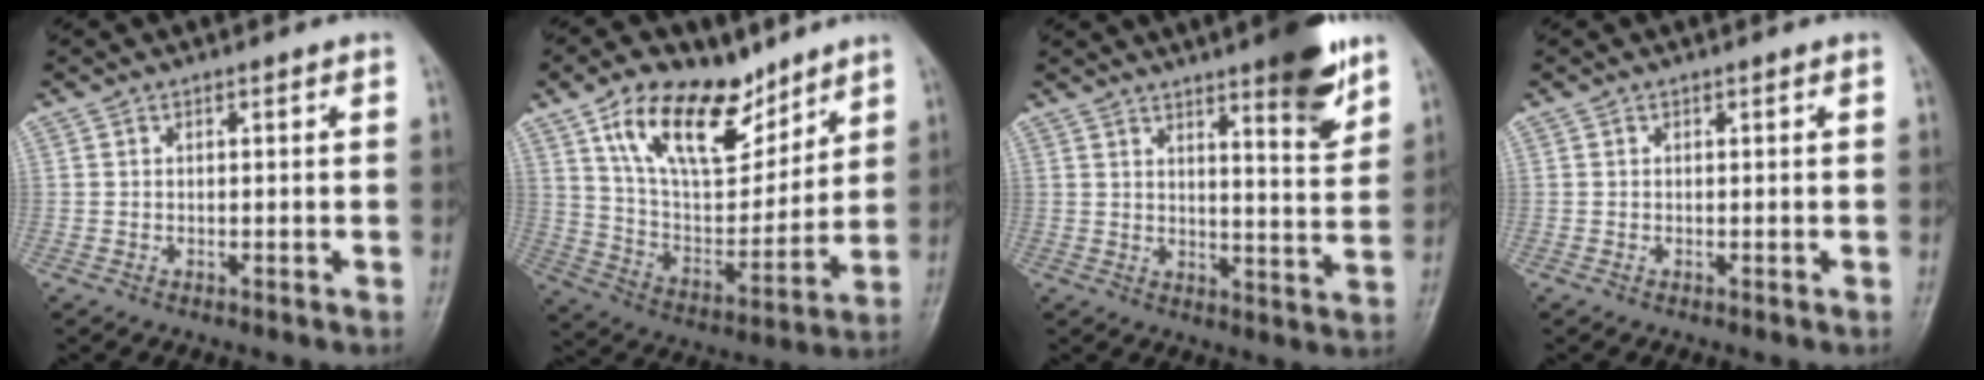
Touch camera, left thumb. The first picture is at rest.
{"total": 19.4, "force": [11.9, 9.8, 11.8], "torque": [-0.150, -0.061, 0.219]}
{"total": 10.7, "force": [6.9, 1.9, 7.9], "torque": [-0.090, -0.045, 0.094]}
{"total": 0.0}